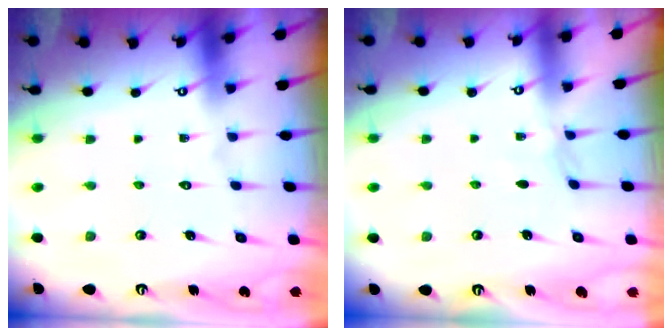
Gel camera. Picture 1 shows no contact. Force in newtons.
{"total": 2.8, "press": 2.8, "slide": 0.4}